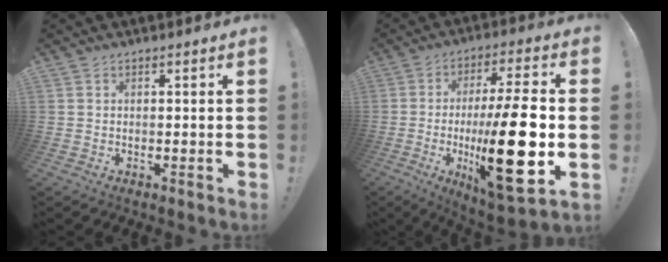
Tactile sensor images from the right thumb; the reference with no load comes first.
{"total": 25.4, "force": [-3.7, 6.9, 24.2], "torque": [-0.411, -0.005, -0.057]}